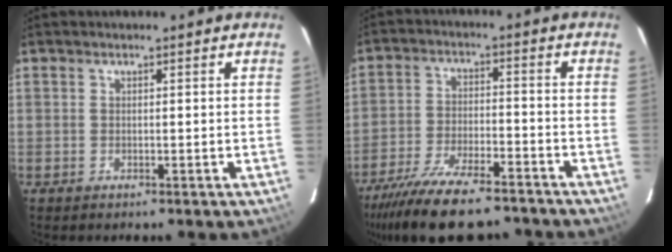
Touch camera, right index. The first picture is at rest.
{"total": 17.8, "force": [-14.8, 4.8, 8.6], "torque": [-0.180, -0.027, -0.238]}